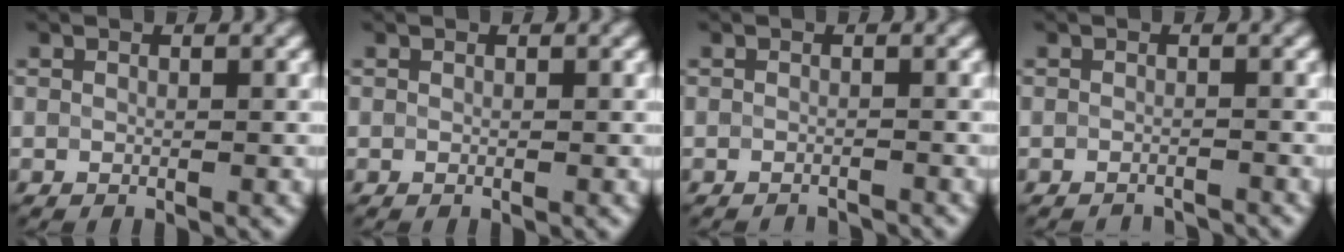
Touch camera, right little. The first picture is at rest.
{"total": 0.0}
{"total": 1.9, "force": [-1.9, 0.1, 0.3], "torque": [0.007, -0.008, -0.026]}
{"total": 2.2, "force": [-2.2, 0.1, 0.3], "torque": [0.007, -0.008, -0.030]}